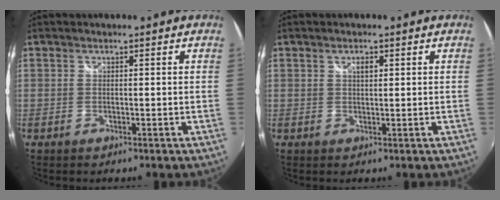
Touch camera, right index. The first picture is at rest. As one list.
[{"total": 1.4, "force": [0.7, 0.7, 1.0], "torque": [-0.016, 0.002, 0.011]}]